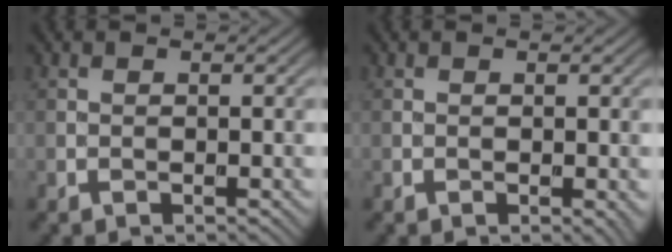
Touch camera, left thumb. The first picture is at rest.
{"total": 0.7, "force": [-0.1, 0.2, 0.7], "torque": [-0.007, -0.004, -0.002]}